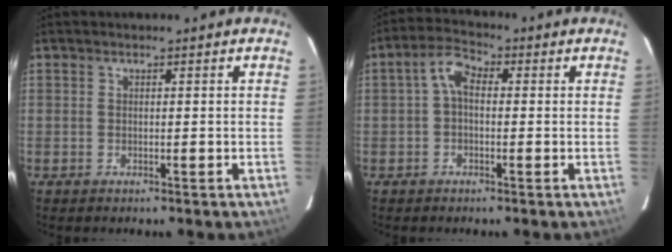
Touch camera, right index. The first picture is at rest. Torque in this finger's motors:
{"motor_torque": [0.33, -0.22, 0.35, 0.08]}